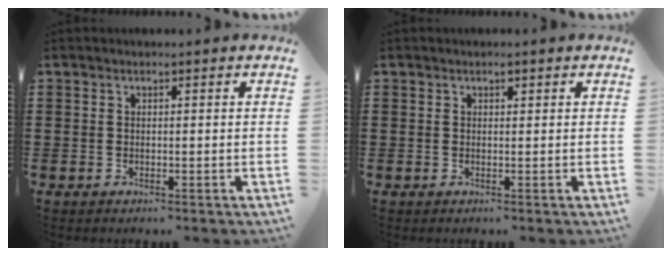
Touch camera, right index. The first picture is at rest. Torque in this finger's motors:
{"motor_torque": [0.01, -0.01, 0.00, 0.00]}